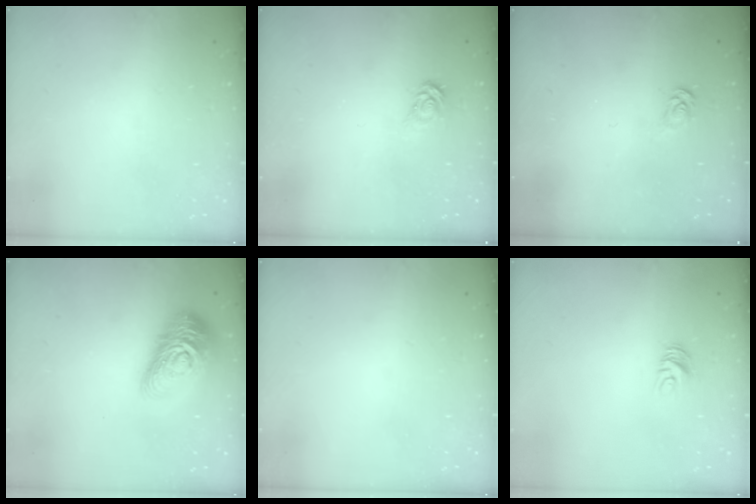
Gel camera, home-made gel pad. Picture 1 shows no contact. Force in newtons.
{"total": 3.1, "press": 3.1, "slide": 0.3}
{"total": 2.6, "press": 2.6, "slide": 0.3}
{"total": 19.8, "press": 19.7, "slide": 1.1}
{"total": 0.0}
{"total": 5.1, "press": 5.1, "slide": 0.3}